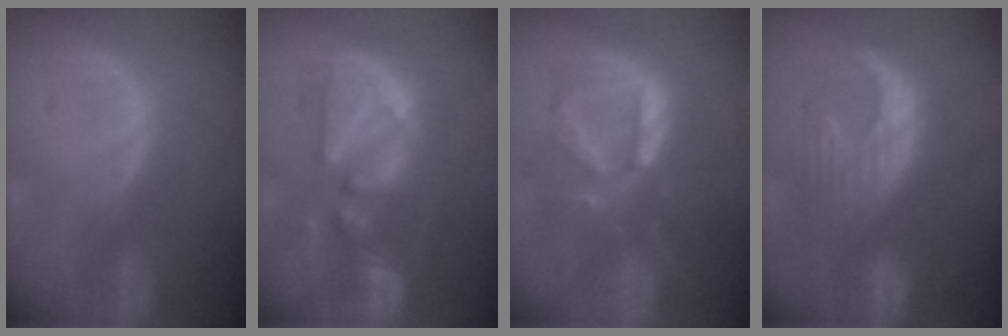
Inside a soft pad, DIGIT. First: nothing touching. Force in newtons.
{"total": 9.4, "press": 9.3, "slide": 0.9}
{"total": 9.3, "press": 8.9, "slide": 2.8}
{"total": 10.0, "press": 9.8, "slide": 1.9}